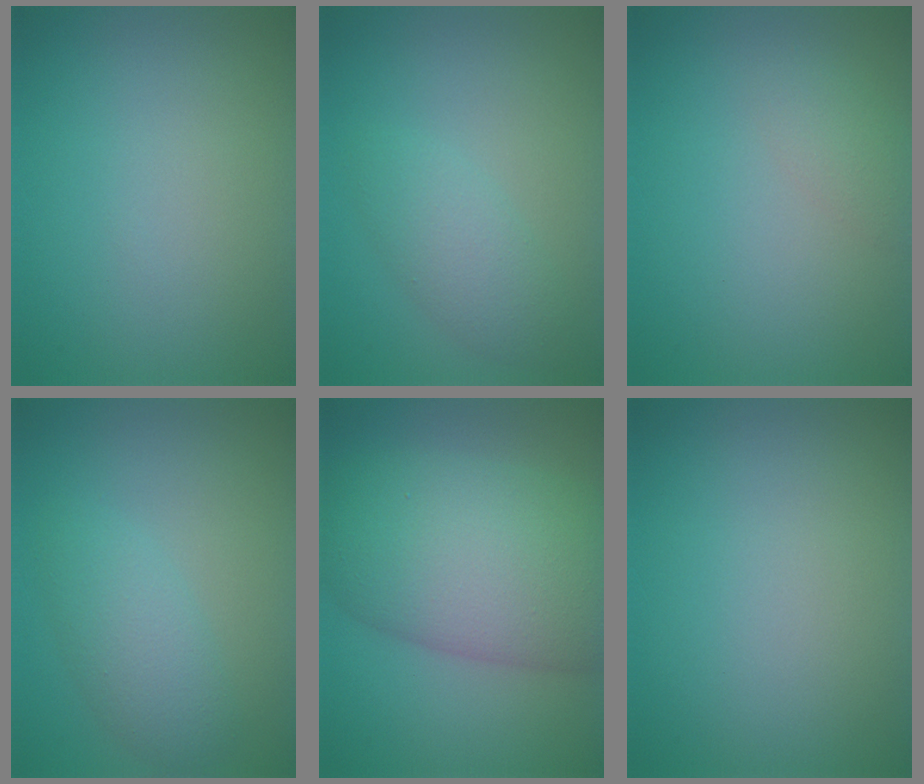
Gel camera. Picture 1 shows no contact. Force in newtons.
{"total": 2.7, "press": 2.7, "slide": 0.1}
{"total": 1.5, "press": 1.5, "slide": 0.1}
{"total": 3.1, "press": 3.1, "slide": 0.2}
{"total": 11.4, "press": 11.4, "slide": 0.5}
{"total": 0.0}